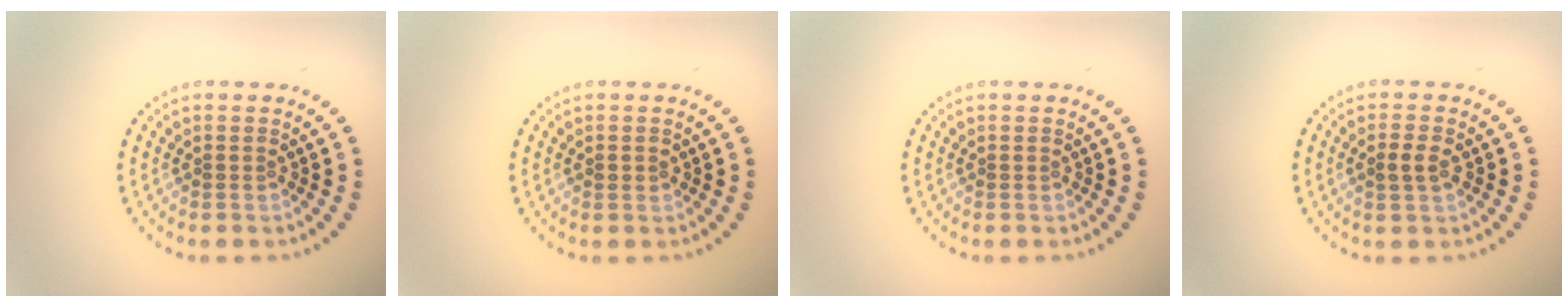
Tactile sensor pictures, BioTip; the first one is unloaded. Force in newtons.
{"total": 0.8, "press": 0.8, "slide": 0.1}
{"total": 0.0}
{"total": 1.9, "press": 1.8, "slide": 0.4}